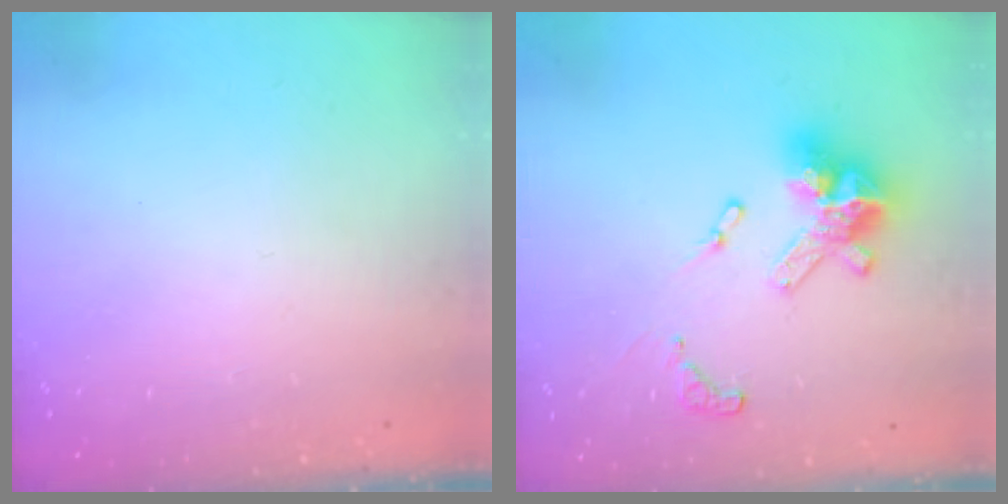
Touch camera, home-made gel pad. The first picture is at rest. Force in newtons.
{"total": 14.9, "press": 14.8, "slide": 1.7}